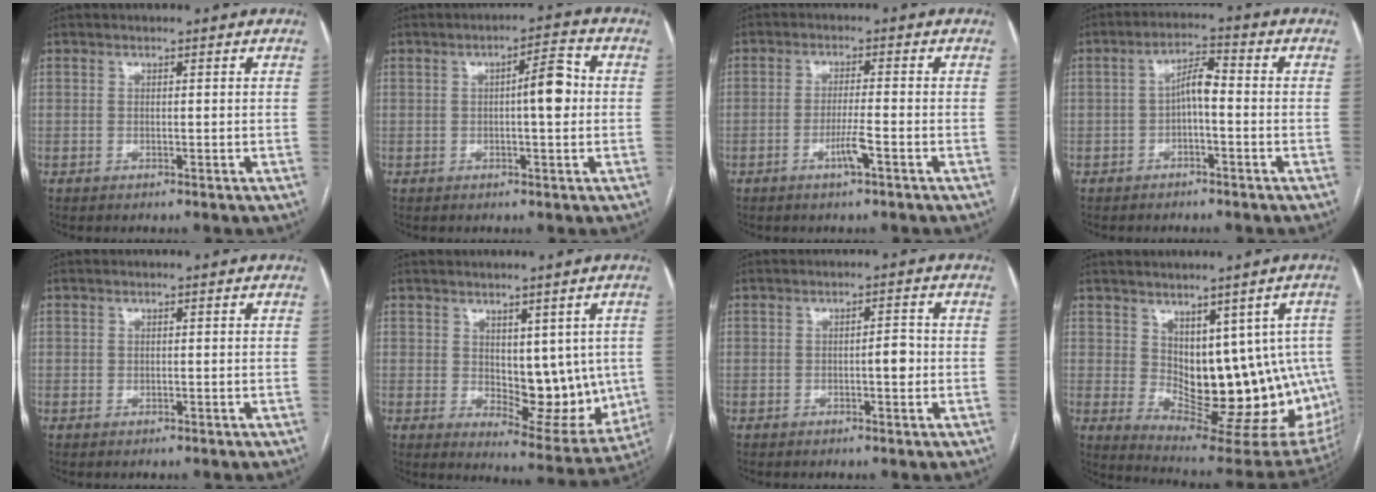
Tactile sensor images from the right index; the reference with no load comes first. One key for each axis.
{"total": 5.4, "fx": 0.2, "fy": 1.0, "fz": 5.3, "tx": -0.076, "ty": 0.014, "tz": -0.001}
{"total": 3.7, "fx": -1.8, "fy": -0.1, "fz": 3.3, "tx": -0.063, "ty": -0.005, "tz": -0.035}
{"total": 4.4, "fx": -0.8, "fy": 1.2, "fz": 4.1, "tx": -0.074, "ty": 0.018, "tz": -0.014}
{"total": 0.0}
{"total": 10.9, "fx": 0.7, "fy": 5.7, "fz": 9.2, "tx": -0.103, "ty": -0.008, "tz": 0.029}
{"total": 2.6, "fx": -0.5, "fy": 0.7, "fz": 2.5, "tx": -0.033, "ty": 0.004, "tz": -0.009}
{"total": 16.4, "fx": 0.7, "fy": 8.5, "fz": 14.0, "tx": -0.151, "ty": -0.008, "tz": 0.033}